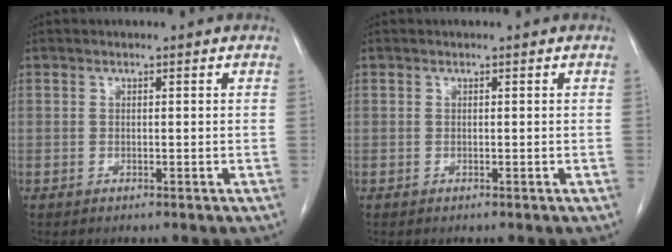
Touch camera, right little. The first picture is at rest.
{"total": 0.0}